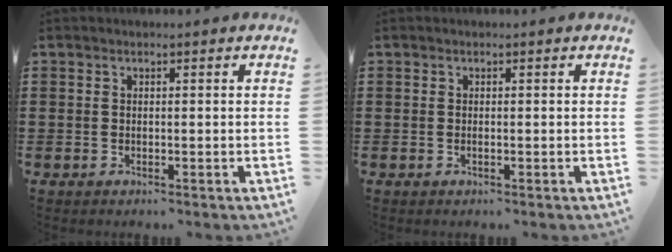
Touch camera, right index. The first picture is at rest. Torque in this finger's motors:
{"motor_torque": [0.98, 1.16, 0.06, 0.00]}